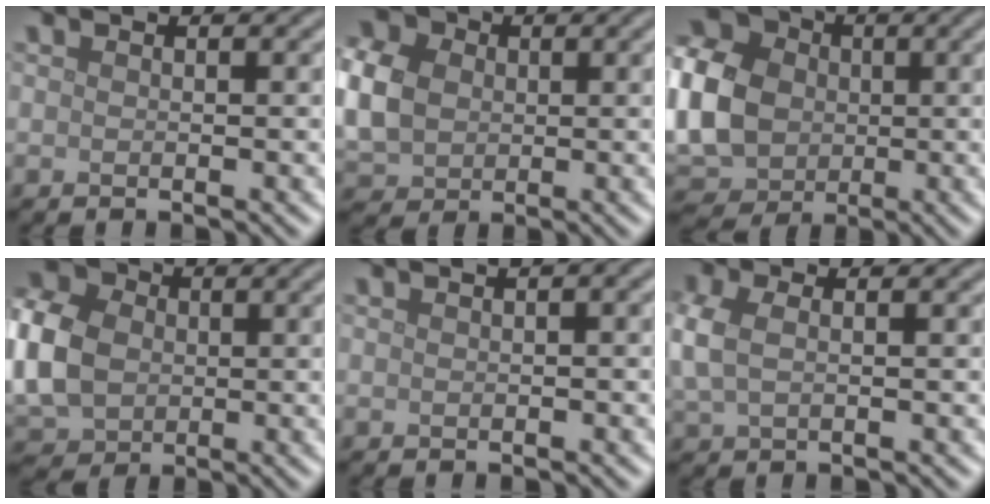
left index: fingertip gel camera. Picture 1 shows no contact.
{"total": 8.1, "force": [0.7, 6.6, 4.6], "torque": [-0.117, 0.014, 0.000]}
{"total": 11.8, "force": [0.1, 9.7, 6.6], "torque": [-0.173, -0.001, -0.005]}
{"total": 9.4, "force": [-0.1, 7.4, 5.8], "torque": [-0.149, 0.006, -0.006]}
{"total": 2.8, "force": [0.9, 1.0, 2.5], "torque": [-0.024, 0.013, 0.008]}
{"total": 2.8, "force": [0.3, 1.8, 2.2], "torque": [-0.063, 0.005, 0.004]}